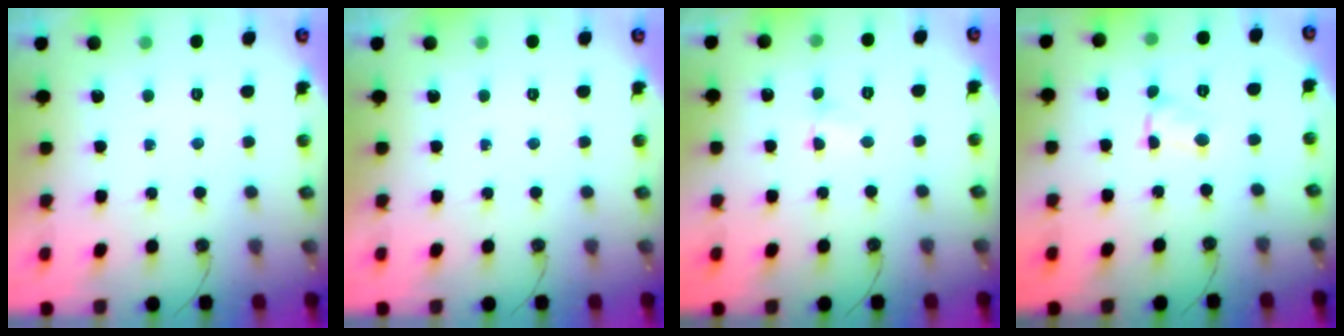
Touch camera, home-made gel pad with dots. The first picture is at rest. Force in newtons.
{"total": 0.0}
{"total": 1.6, "press": 1.3, "slide": 0.9}
{"total": 2.1, "press": 2.1, "slide": 0.3}